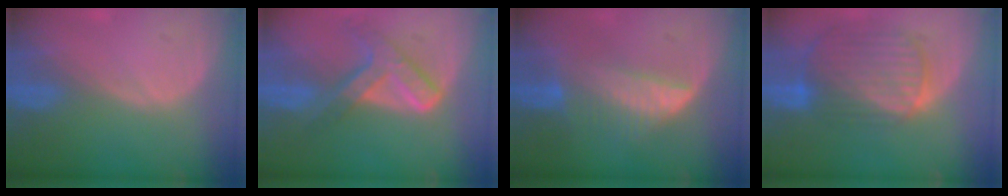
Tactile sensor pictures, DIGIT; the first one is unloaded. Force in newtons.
{"total": 7.6, "press": 6.3, "slide": 4.3}
{"total": 6.4, "press": 5.9, "slide": 2.5}
{"total": 10.3, "press": 8.7, "slide": 5.6}